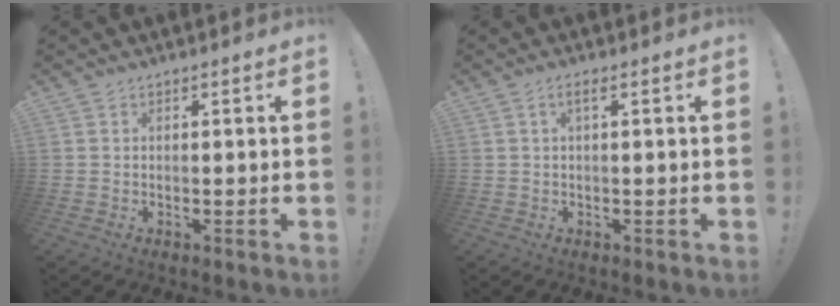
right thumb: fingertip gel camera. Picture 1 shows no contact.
{"total": 2.0, "force": [0.5, 0.4, 1.9], "torque": [-0.031, 0.000, 0.005]}